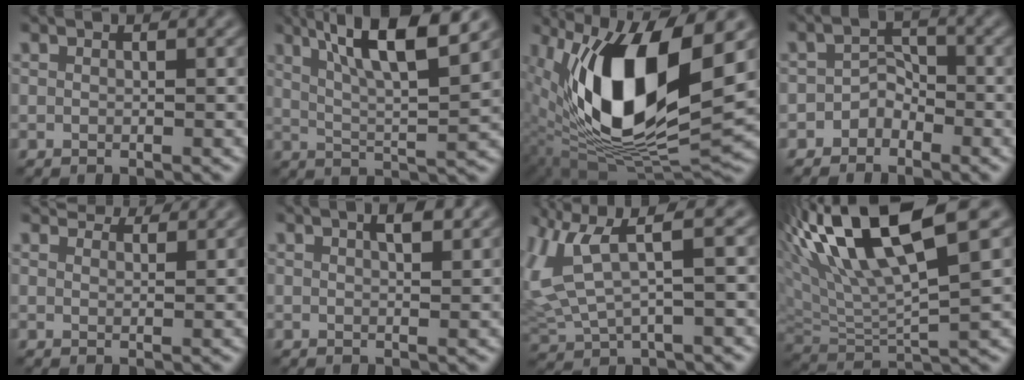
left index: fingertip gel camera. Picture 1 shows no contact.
{"total": 9.3, "force": [4.8, 2.2, 7.7], "torque": [-0.117, 0.012, 0.083]}
{"total": 14.3, "force": [2.4, 6.2, 12.6], "torque": [-0.230, -0.016, 0.043]}
{"total": 2.0, "force": [-1.5, 1.2, 0.5], "torque": [-0.004, 0.010, -0.027]}
{"total": 4.2, "force": [3.9, 0.7, 1.1], "torque": [-0.023, -0.006, 0.049]}
{"total": 2.1, "force": [1.1, 0.5, 1.7], "torque": [-0.016, 0.004, 0.016]}
{"total": 5.3, "force": [1.8, 1.9, 4.6], "torque": [-0.124, -0.002, 0.043]}
{"total": 13.3, "force": [5.8, 3.6, 11.4], "torque": [-0.216, 0.022, 0.104]}